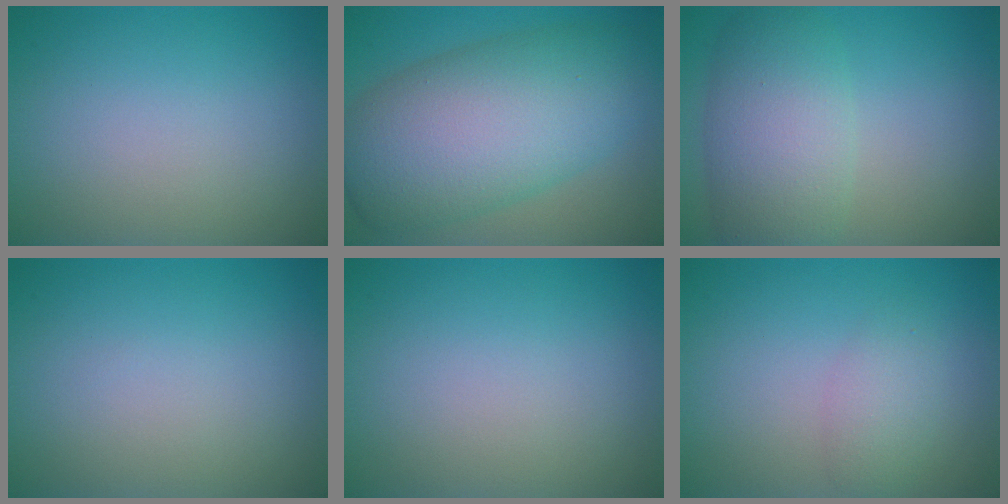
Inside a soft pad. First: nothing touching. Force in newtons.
{"total": 11.8, "press": 11.7, "slide": 0.5}
{"total": 6.3, "press": 6.3, "slide": 0.1}
{"total": 0.0}
{"total": 0.0}
{"total": 2.1, "press": 2.1, "slide": 0.0}